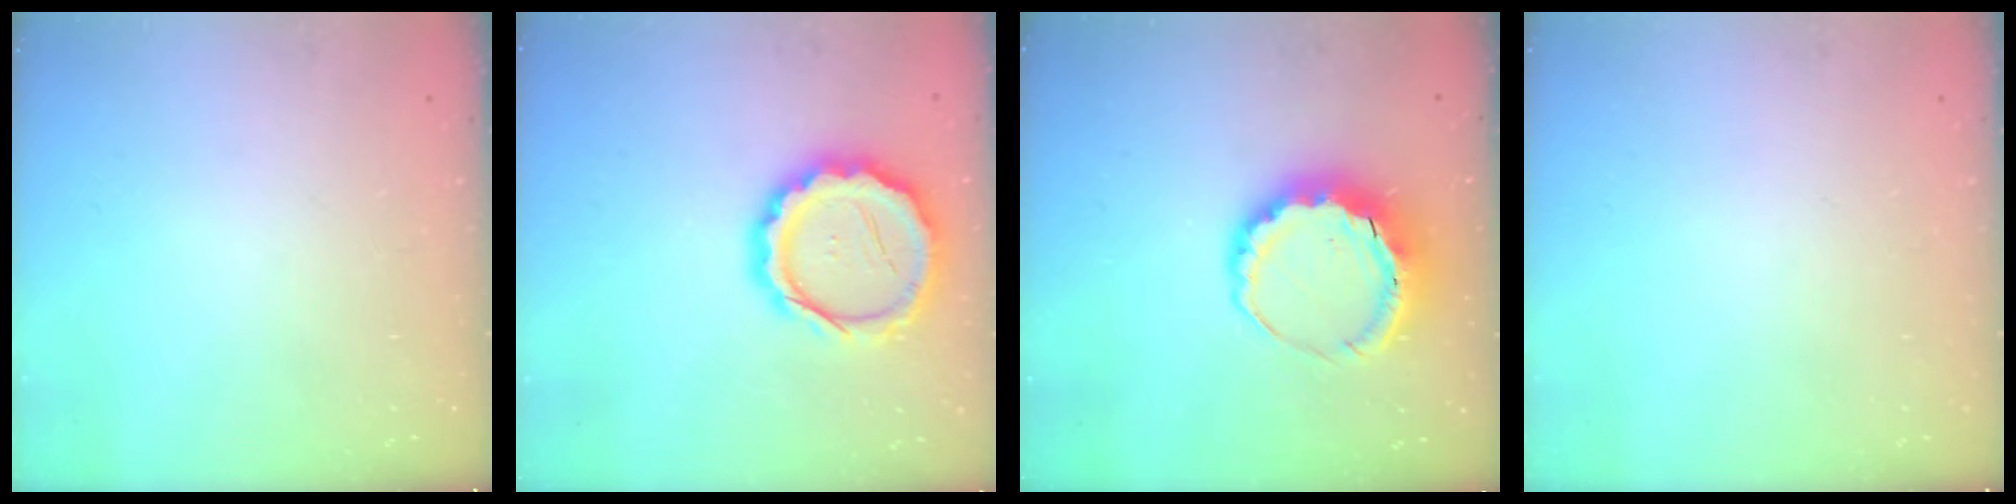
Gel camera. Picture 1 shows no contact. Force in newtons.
{"total": 16.6, "press": 16.3, "slide": 3.3}
{"total": 8.8, "press": 8.6, "slide": 1.8}
{"total": 0.0}